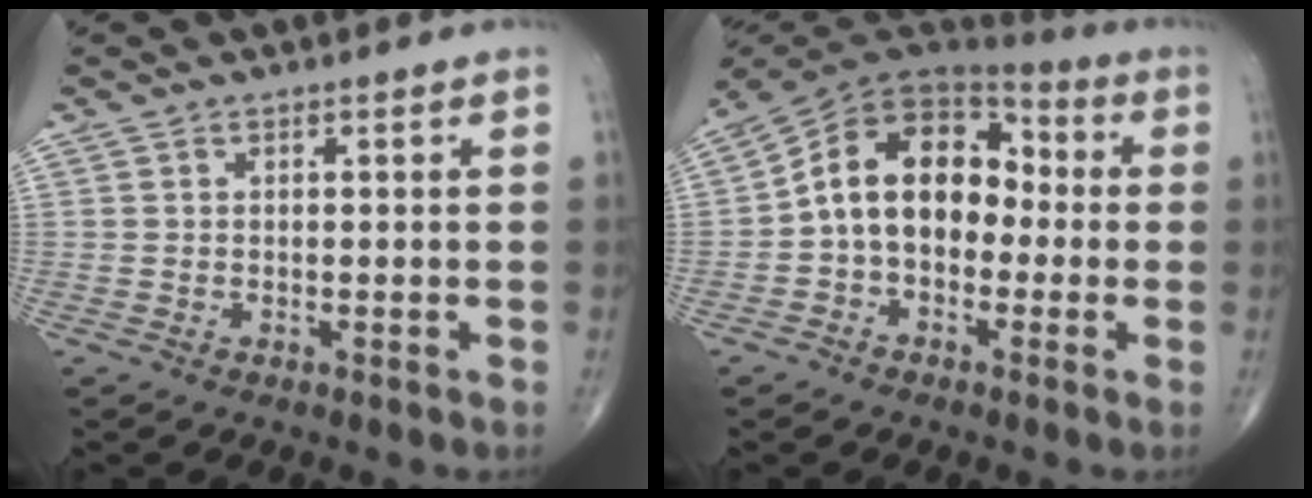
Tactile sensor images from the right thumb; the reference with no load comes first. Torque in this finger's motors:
{"motor_torque": [0.11, 0.63, 0.32, -0.25, 0.24]}